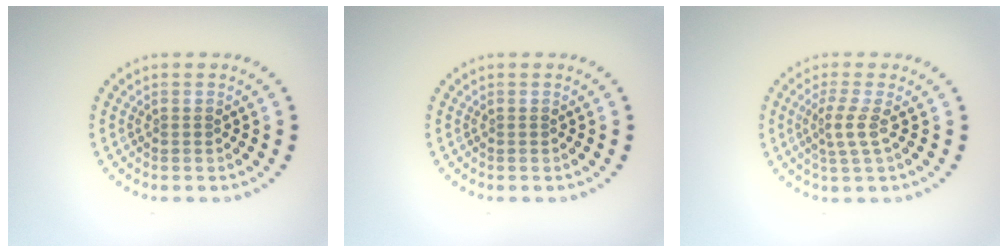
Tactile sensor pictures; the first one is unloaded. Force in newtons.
{"total": 0.0}
{"total": 2.3, "press": 1.6, "slide": 1.6}